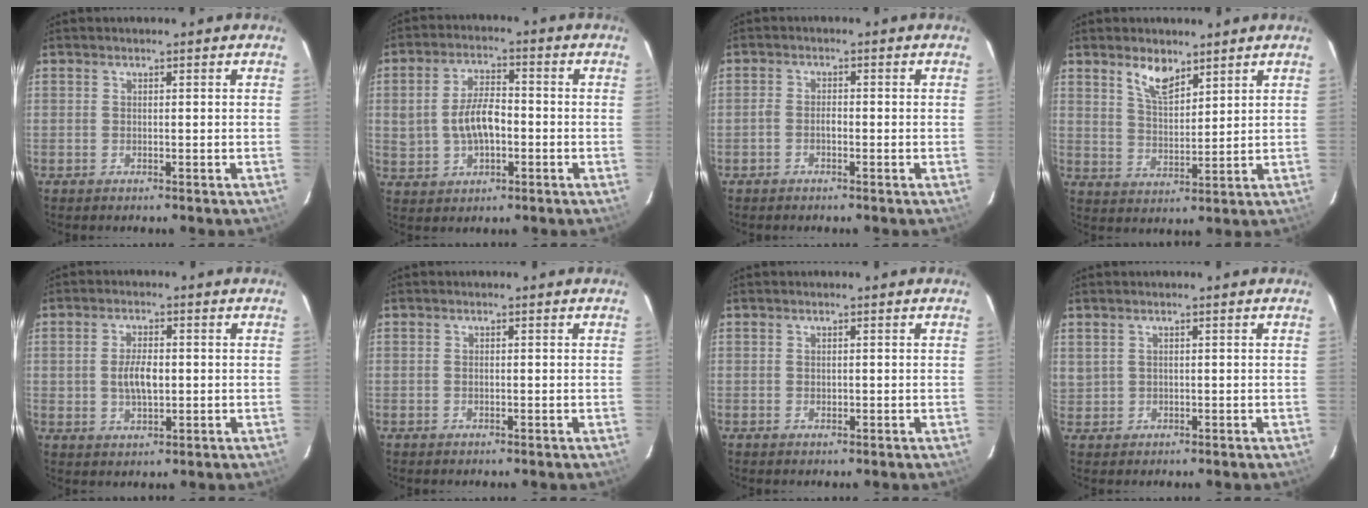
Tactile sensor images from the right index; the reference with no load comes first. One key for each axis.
{"total": 8.4, "fx": -1.0, "fy": 4.7, "fz": 7.0, "tx": -0.139, "ty": 0.010, "tz": -0.007}
{"total": 1.7, "fx": -0.9, "fy": 0.9, "fz": 1.2, "tx": -0.026, "ty": 0.005, "tz": -0.020}
{"total": 6.2, "fx": 4.4, "fy": 2.4, "fz": 3.7, "tx": -0.065, "ty": 0.001, "tz": 0.085}
{"total": 5.5, "fx": 0.1, "fy": 2.8, "fz": 4.7, "tx": -0.089, "ty": 0.001, "tz": 0.006}
{"total": 0.6, "fx": -0.1, "fy": 0.4, "fz": 0.4, "tx": -0.007, "ty": 0.002, "tz": -0.001}
{"total": 0.7, "fx": 0.1, "fy": 0.6, "fz": 0.3, "tx": -0.003, "ty": 0.000, "tz": 0.003}
{"total": 2.5, "fx": 1.1, "fy": 2.0, "fz": 1.0, "tx": -0.017, "ty": 0.004, "tz": 0.030}